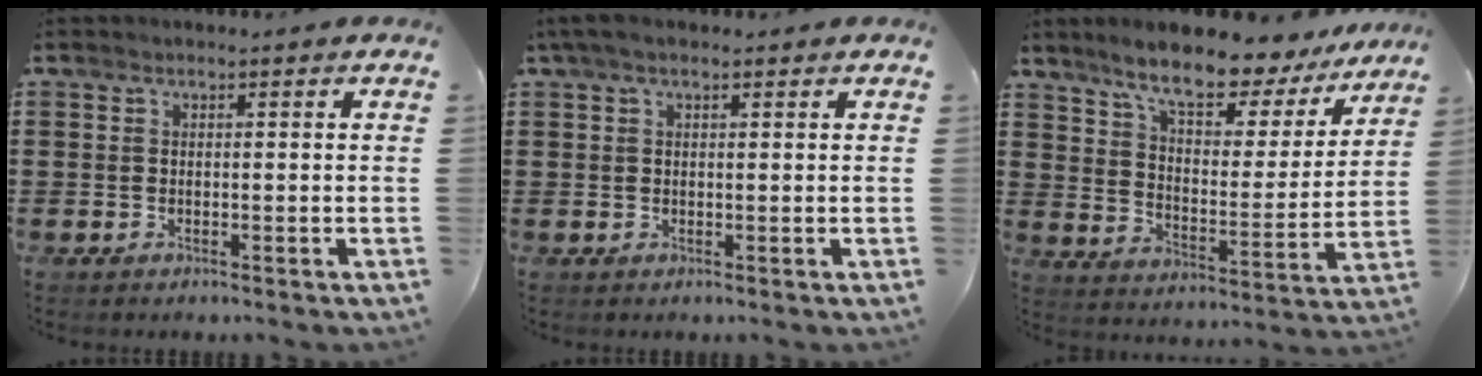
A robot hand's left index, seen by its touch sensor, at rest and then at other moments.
{"total": 2.1, "force": [1.0, 0.7, 1.7], "torque": [-0.035, 0.005, 0.017]}
{"total": 9.8, "force": [8.3, 1.8, 4.8], "torque": [-0.111, -0.050, 0.137]}